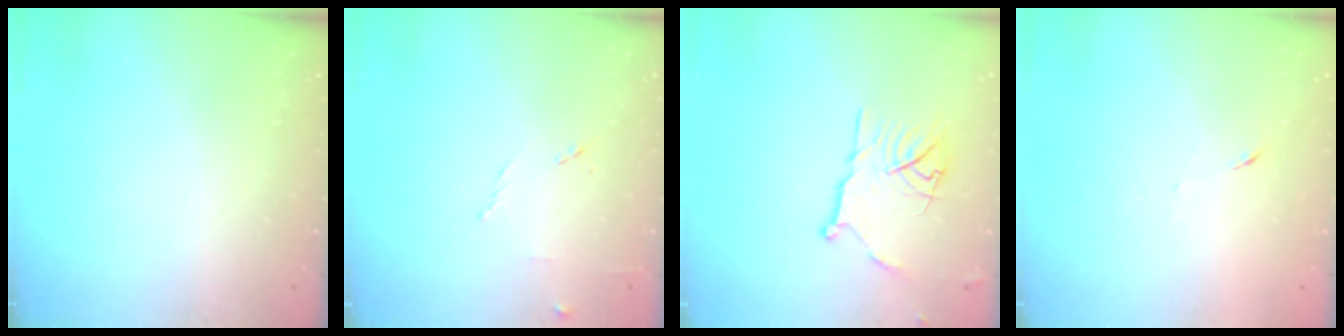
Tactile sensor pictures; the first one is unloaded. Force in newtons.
{"total": 5.9, "press": 5.8, "slide": 1.1}
{"total": 12.8, "press": 12.8, "slide": 1.1}
{"total": 6.2, "press": 6.1, "slide": 0.7}